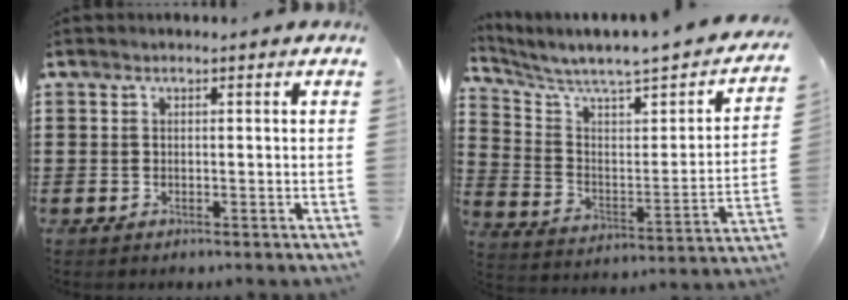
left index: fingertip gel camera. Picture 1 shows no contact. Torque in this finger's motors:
{"motor_torque": [1.75, -0.38, 0.21, 0.06]}